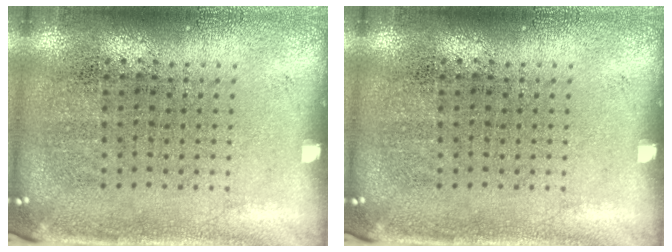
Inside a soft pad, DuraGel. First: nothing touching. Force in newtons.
{"total": 0.0}